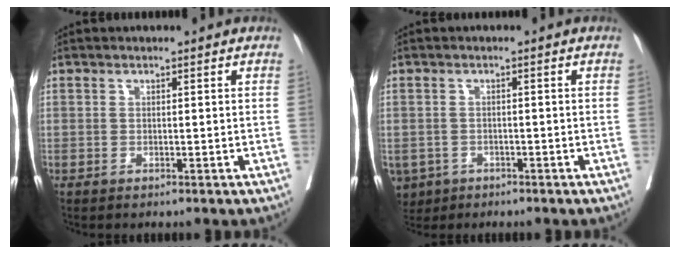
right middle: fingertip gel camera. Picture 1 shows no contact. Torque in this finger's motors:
{"motor_torque": [0.39, -0.32, 1.05, 0.21]}